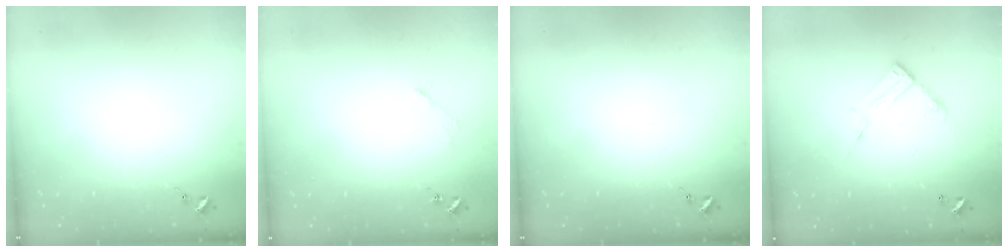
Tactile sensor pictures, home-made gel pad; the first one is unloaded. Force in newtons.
{"total": 2.9, "press": 2.9, "slide": 0.4}
{"total": 0.0}
{"total": 11.2, "press": 11.2, "slide": 0.9}